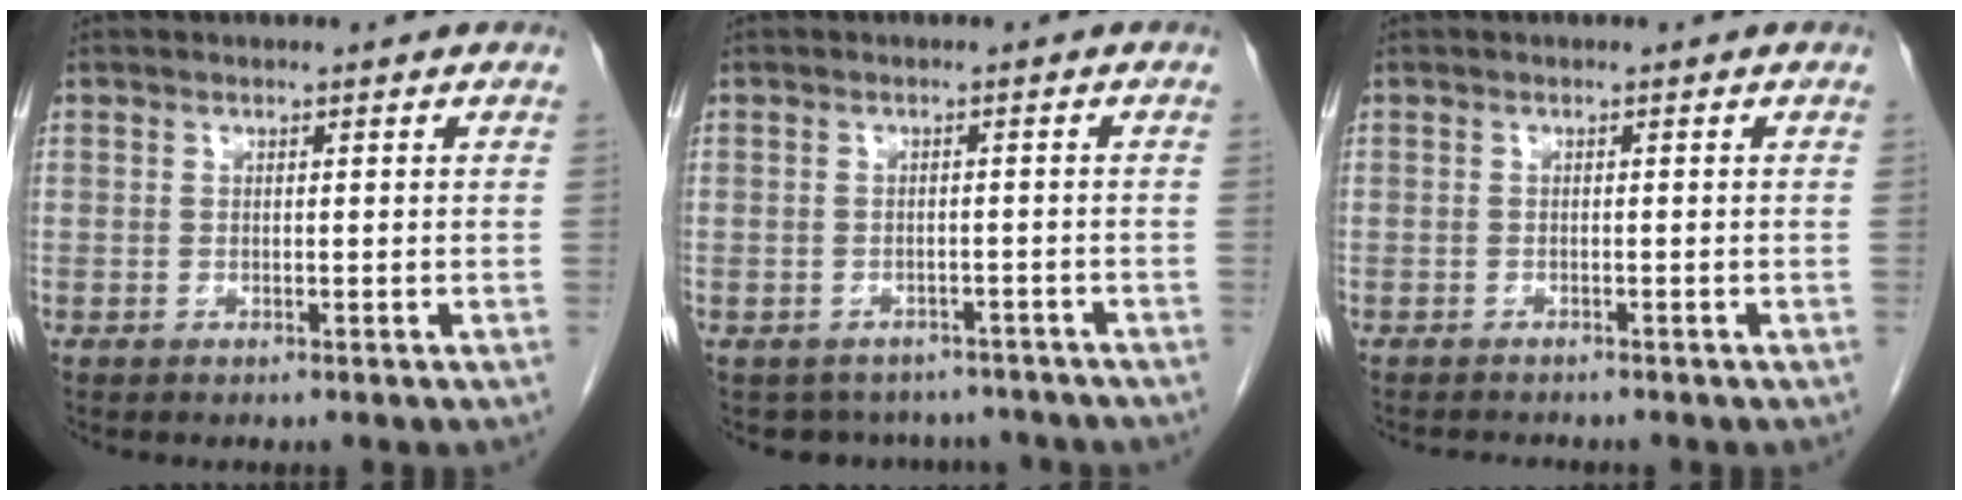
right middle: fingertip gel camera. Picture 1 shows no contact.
{"total": 7.5, "force": [-6.5, 3.7, 0.7], "torque": [-0.002, 0.015, -0.068]}
{"total": 1.9, "force": [-1.9, 0.4, 0.3], "torque": [-0.006, -0.005, -0.025]}